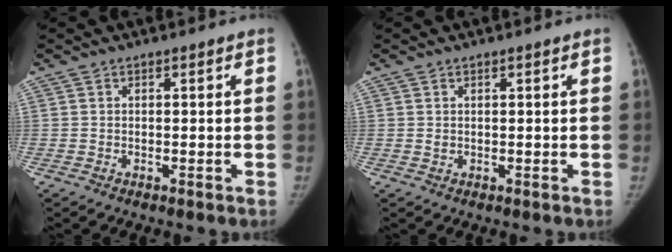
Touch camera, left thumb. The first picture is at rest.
{"total": 0.9, "force": [0.4, 0.6, 0.5], "torque": [-0.005, -0.004, 0.009]}